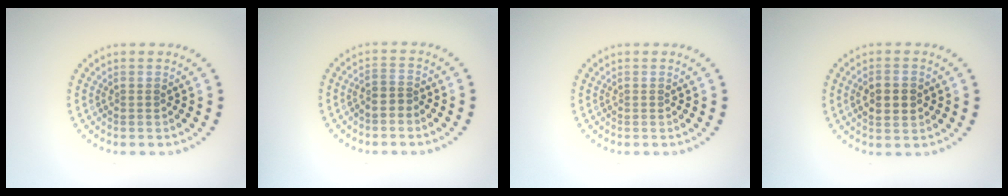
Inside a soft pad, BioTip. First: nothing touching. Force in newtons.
{"total": 1.2, "press": 0.9, "slide": 0.8}
{"total": 0.0}
{"total": 2.8, "press": 2.8, "slide": 0.1}